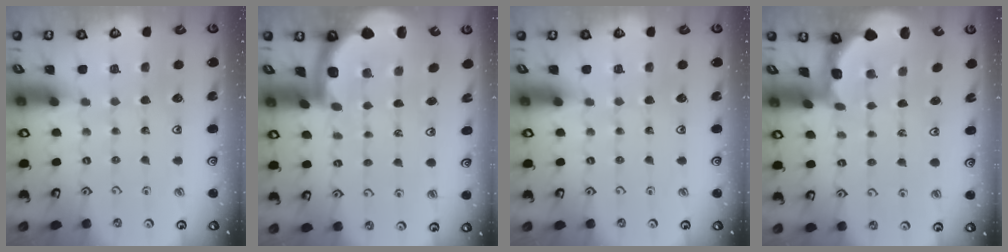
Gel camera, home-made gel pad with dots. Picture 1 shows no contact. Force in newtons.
{"total": 5.4, "press": 5.1, "slide": 1.8}
{"total": 0.0}
{"total": 1.9, "press": 1.9, "slide": 0.2}